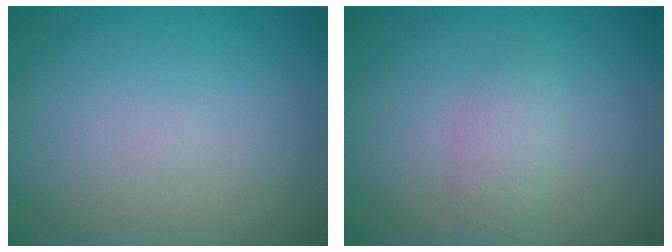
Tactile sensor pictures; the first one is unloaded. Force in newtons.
{"total": 1.8, "press": 1.8, "slide": 0.1}